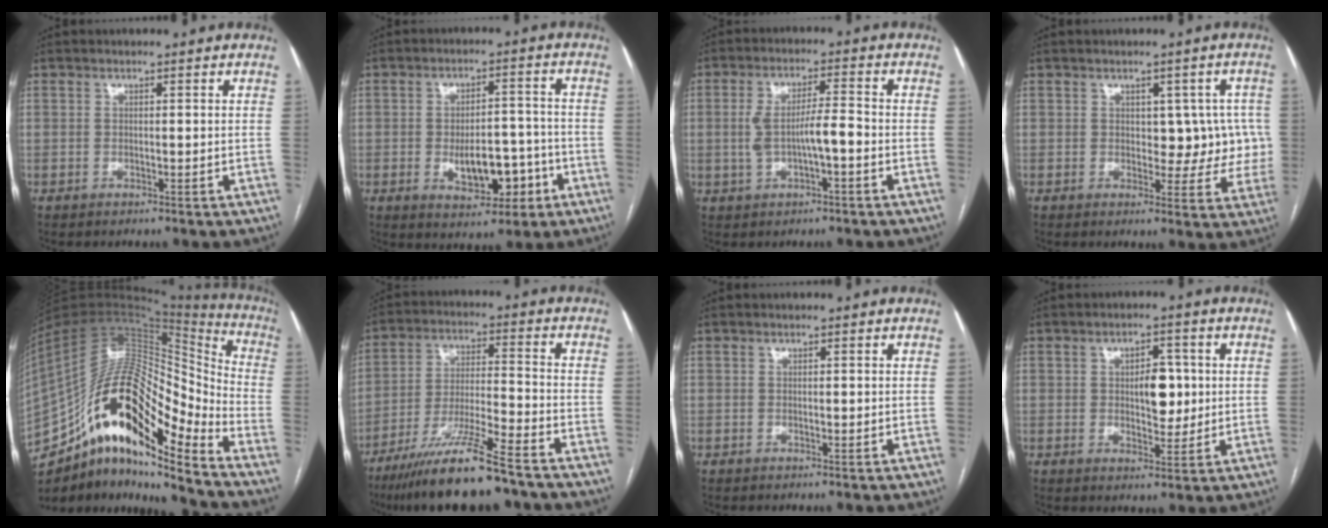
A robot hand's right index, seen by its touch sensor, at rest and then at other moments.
{"total": 9.0, "force": [-3.0, 4.3, 7.3], "torque": [-0.107, 0.013, -0.036]}
{"total": 6.4, "force": [-1.1, 1.4, 6.2], "torque": [-0.124, 0.017, -0.015]}
{"total": 6.0, "force": [0.6, 3.8, 4.5], "torque": [-0.033, 0.017, 0.014]}
{"total": 25.0, "force": [-13.9, 7.4, 19.5], "torque": [-0.360, 0.035, -0.236]}
{"total": 14.2, "force": [-10.6, 0.7, 9.5], "torque": [-0.181, -0.031, -0.188]}
{"total": 0.0}
{"total": 5.7, "force": [0.6, 3.0, 4.8], "torque": [-0.065, 0.008, 0.015]}